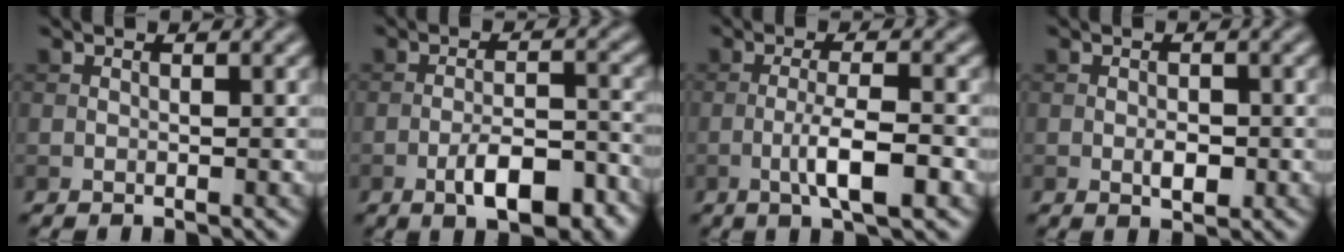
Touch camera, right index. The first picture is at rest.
{"total": 6.5, "force": [-3.3, 2.3, 5.1], "torque": [-0.083, 0.005, -0.049]}
{"total": 4.6, "force": [-1.6, 0.9, 4.2], "torque": [-0.075, 0.003, -0.031]}
{"total": 1.8, "force": [-0.5, 1.0, 1.5], "torque": [-0.023, 0.000, -0.009]}